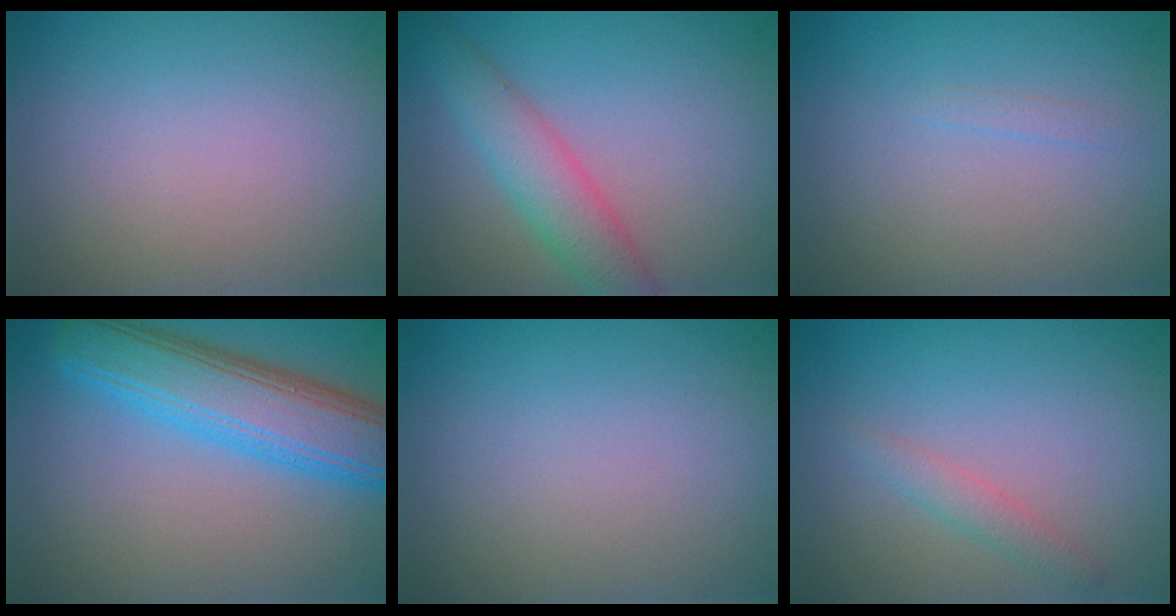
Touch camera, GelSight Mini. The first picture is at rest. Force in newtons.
{"total": 4.2, "press": 4.2, "slide": 0.2}
{"total": 0.5, "press": 0.5, "slide": 0.1}
{"total": 7.4, "press": 7.4, "slide": 0.4}
{"total": 0.0}
{"total": 1.5, "press": 1.5, "slide": 0.2}